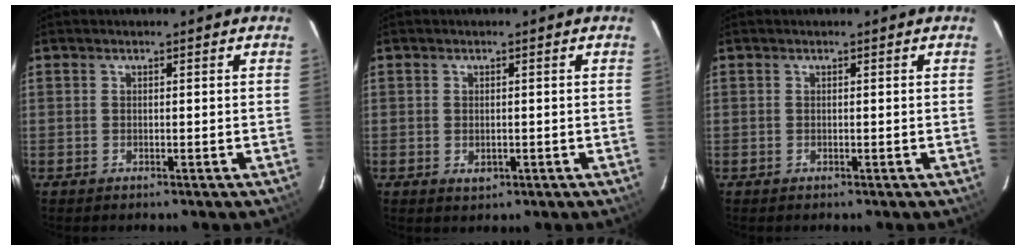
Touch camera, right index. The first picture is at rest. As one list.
[{"total": 1.7, "force": [-0.3, 1.4, 1.0], "torque": [-0.014, -0.002, -0.002]}, {"total": 0.0}]